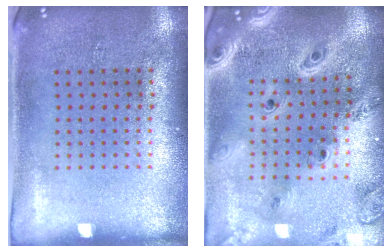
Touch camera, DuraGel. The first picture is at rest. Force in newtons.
{"total": 3.5, "press": 2.7, "slide": 2.1}